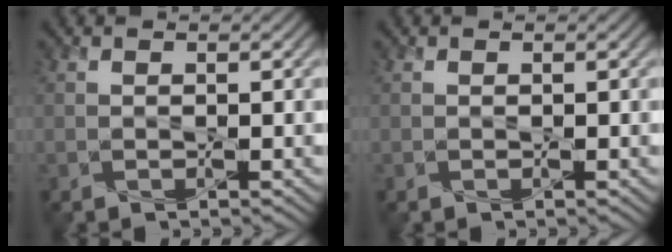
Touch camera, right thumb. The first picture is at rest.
{"total": 0.0}